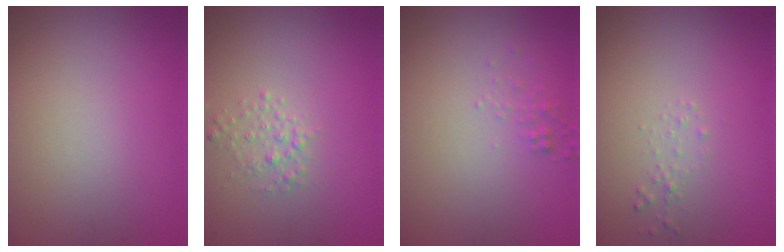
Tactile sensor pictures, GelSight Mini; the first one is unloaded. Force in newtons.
{"total": 1.5, "press": 1.5, "slide": 0.0}
{"total": 0.9, "press": 0.9, "slide": 0.0}
{"total": 0.7, "press": 0.7, "slide": 0.0}